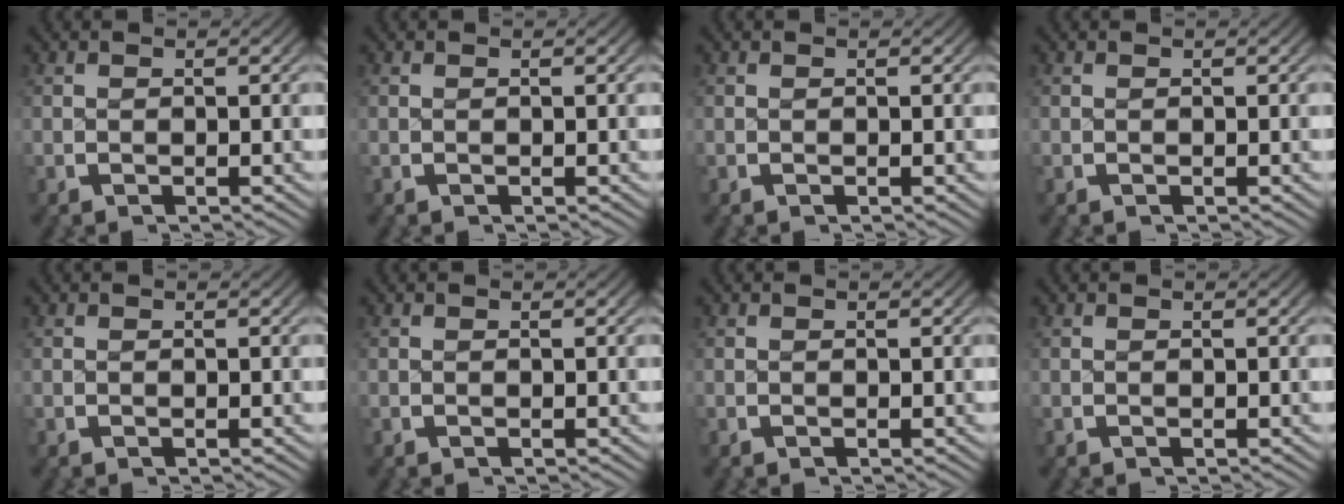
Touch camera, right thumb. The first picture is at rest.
{"total": 0.0}
{"total": 0.0}
{"total": 0.0}
{"total": 0.0}
{"total": 0.0}
{"total": 0.0}
{"total": 0.0}